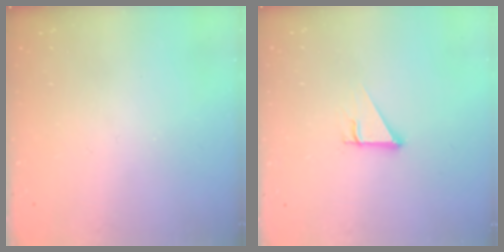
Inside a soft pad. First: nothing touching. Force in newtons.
{"total": 2.5, "press": 2.5, "slide": 0.2}